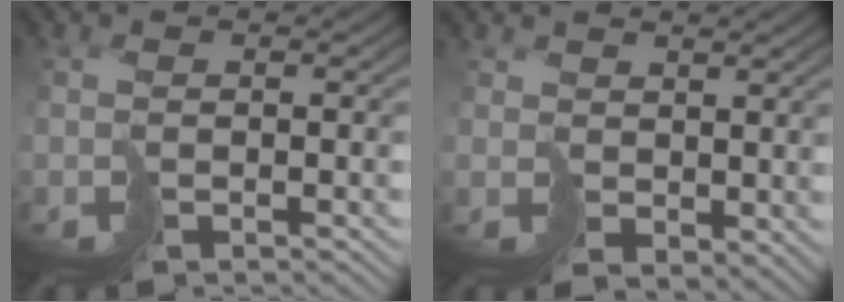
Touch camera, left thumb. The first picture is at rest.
{"total": 2.5, "force": [1.1, 1.9, 1.3], "torque": [-0.030, -0.011, 0.029]}